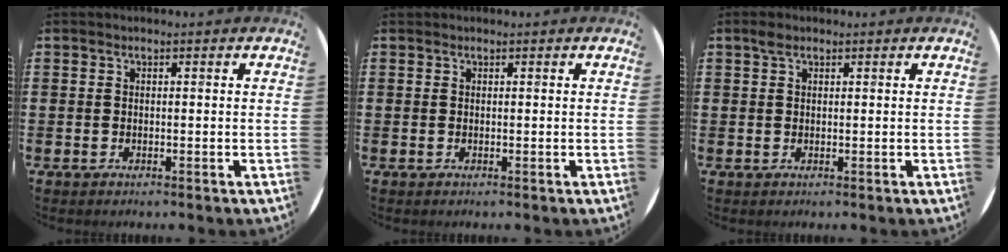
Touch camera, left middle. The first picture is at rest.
{"total": 0.0}
{"total": 1.2, "force": [0.9, 0.7, 0.5], "torque": [-0.005, 0.002, 0.014]}